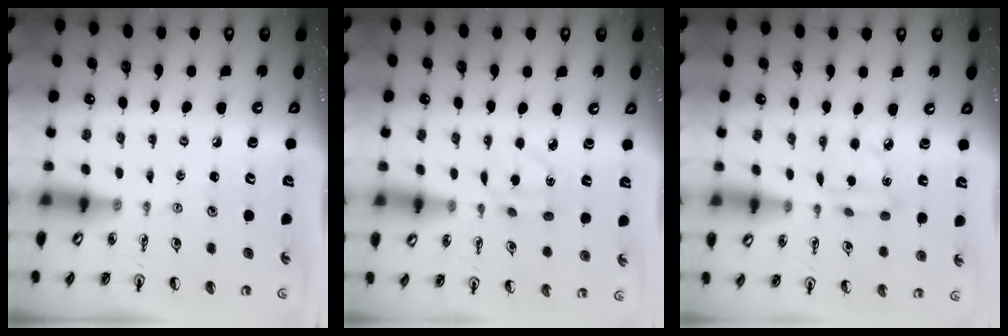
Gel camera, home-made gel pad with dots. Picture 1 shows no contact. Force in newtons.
{"total": 4.0, "press": 3.9, "slide": 0.6}
{"total": 2.9, "press": 2.8, "slide": 0.5}